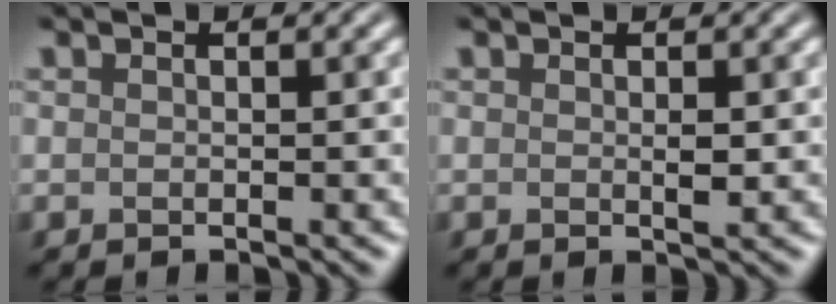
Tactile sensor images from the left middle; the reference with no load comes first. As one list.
[{"total": 0.9, "force": [0.1, 0.2, 0.9], "torque": [-0.016, -0.004, 0.000]}]